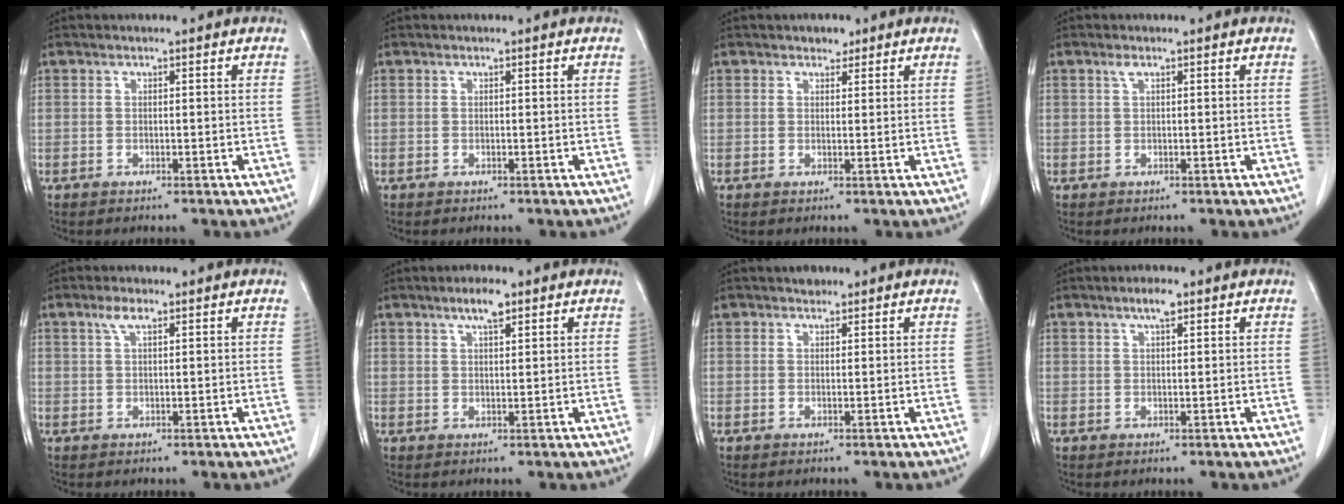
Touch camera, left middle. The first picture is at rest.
{"total": 0.0}
{"total": 1.6, "force": [1.1, 1.0, 0.4], "torque": [-0.007, -0.001, 0.015]}
{"total": 0.7, "force": [0.4, 0.2, 0.6], "torque": [-0.015, 0.005, 0.007]}
{"total": 2.3, "force": [1.4, 0.7, 1.7], "torque": [-0.041, 0.007, 0.030]}
{"total": 3.5, "force": [2.4, 0.7, 2.5], "torque": [-0.049, 0.003, 0.041]}
{"total": 1.4, "force": [1.1, 0.8, 0.2], "torque": [-0.007, 0.005, 0.017]}
{"total": 2.6, "force": [1.7, 0.5, 1.9], "torque": [-0.038, 0.004, 0.029]}